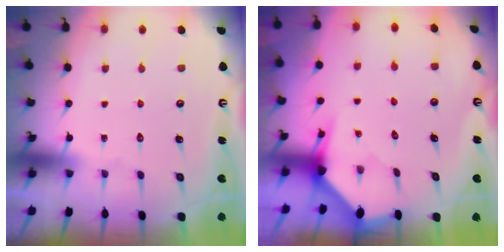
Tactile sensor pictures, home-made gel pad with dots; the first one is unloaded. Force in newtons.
{"total": 2.8, "press": 2.8, "slide": 0.2}